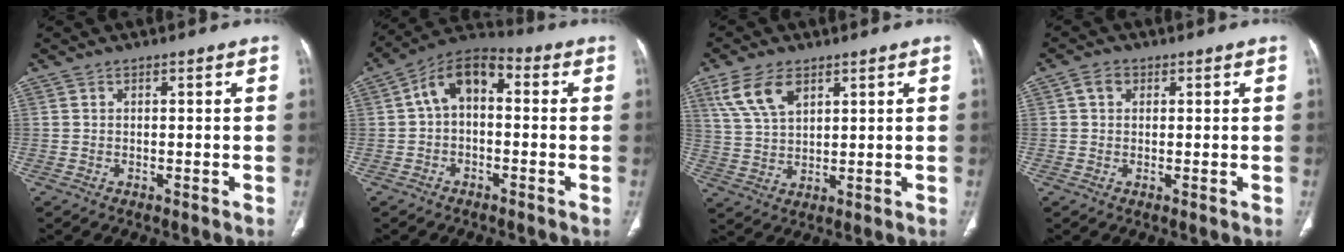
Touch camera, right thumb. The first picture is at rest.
{"total": 9.2, "force": [0.5, 5.6, 7.3], "torque": [-0.109, 0.033, -0.009]}
{"total": 8.6, "force": [4.5, 4.6, 5.7], "torque": [-0.103, -0.011, 0.093]}
{"total": 2.7, "force": [0.9, 2.0, 1.5], "torque": [-0.020, 0.006, 0.015]}